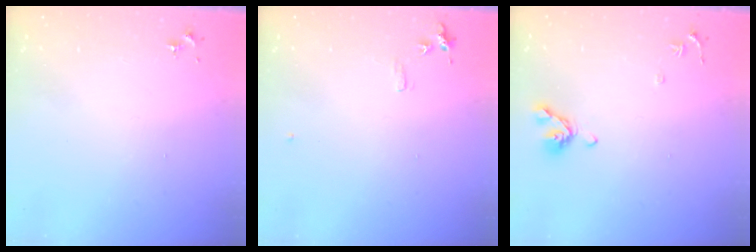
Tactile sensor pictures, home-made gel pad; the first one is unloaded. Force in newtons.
{"total": 5.6, "press": 5.5, "slide": 0.7}
{"total": 8.4, "press": 8.3, "slide": 1.5}